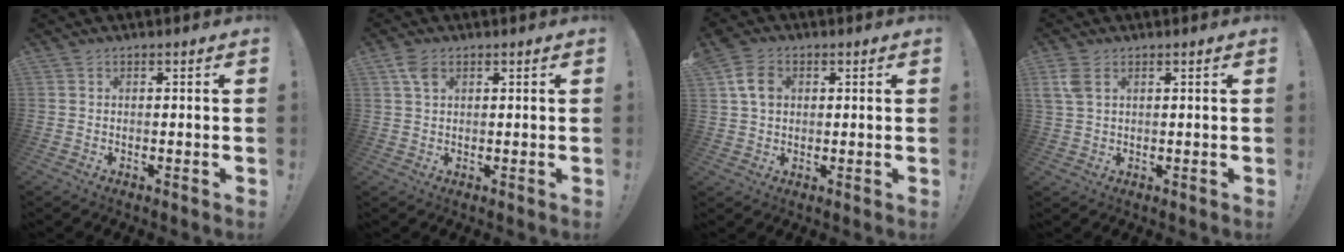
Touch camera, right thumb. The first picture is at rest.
{"total": 4.0, "force": [1.9, 2.3, 2.7], "torque": [-0.053, 0.001, 0.037]}
{"total": 7.3, "force": [2.1, 5.4, 4.5], "torque": [-0.076, 0.004, 0.041]}
{"total": 4.9, "force": [2.1, 2.8, 3.4], "torque": [-0.070, -0.004, 0.041]}